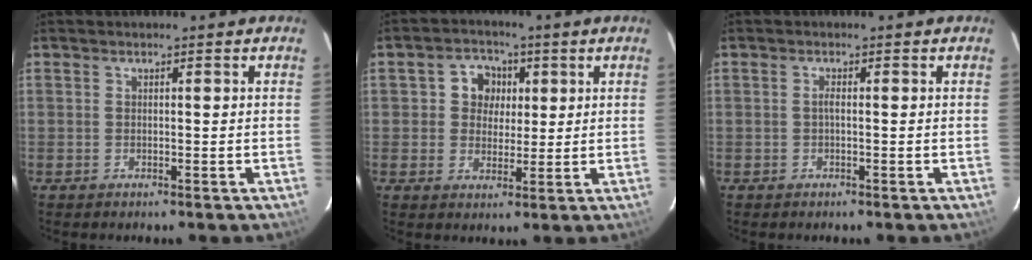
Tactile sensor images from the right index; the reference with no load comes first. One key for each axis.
{"total": 6.1, "fx": 1.3, "fy": 5.6, "fz": 2.3, "tx": -0.037, "ty": 0.017, "tz": 0.021}
{"total": 0.8, "fx": -0.2, "fy": 0.1, "fz": 0.8, "tx": -0.014, "ty": 0.003, "tz": -0.005}